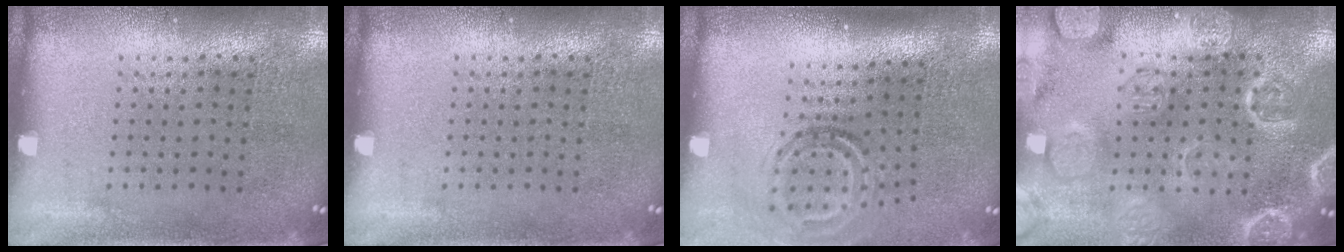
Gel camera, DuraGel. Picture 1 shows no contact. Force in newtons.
{"total": 0.0}
{"total": 1.8, "press": 1.2, "slide": 1.4}
{"total": 3.6, "press": 3.6, "slide": 0.4}